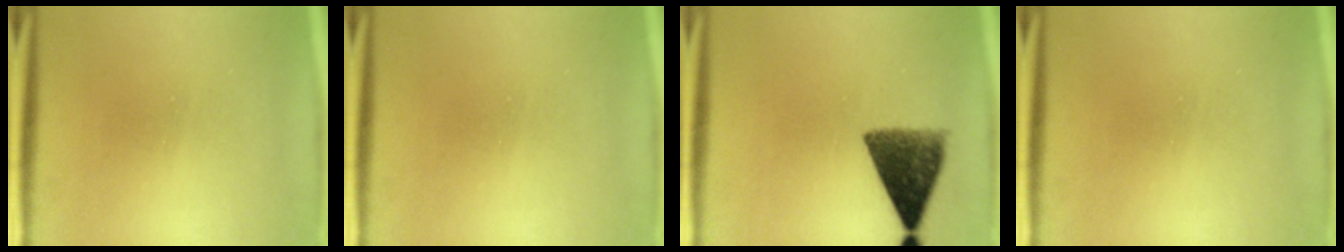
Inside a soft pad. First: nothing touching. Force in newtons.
{"total": 0.0}
{"total": 8.7}
{"total": 0.0}